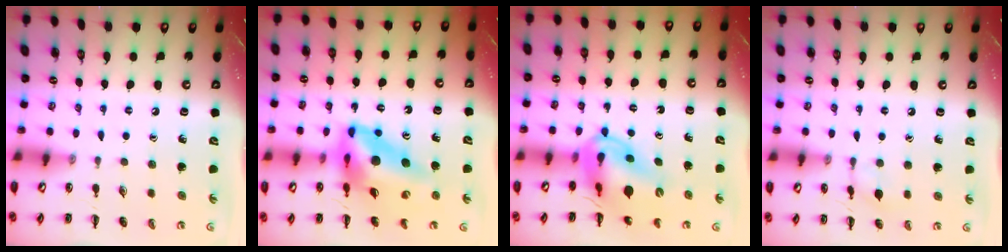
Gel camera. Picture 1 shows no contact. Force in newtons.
{"total": 14.9, "press": 14.2, "slide": 4.6}
{"total": 13.4, "press": 12.7, "slide": 4.3}
{"total": 7.1, "press": 6.8, "slide": 2.0}